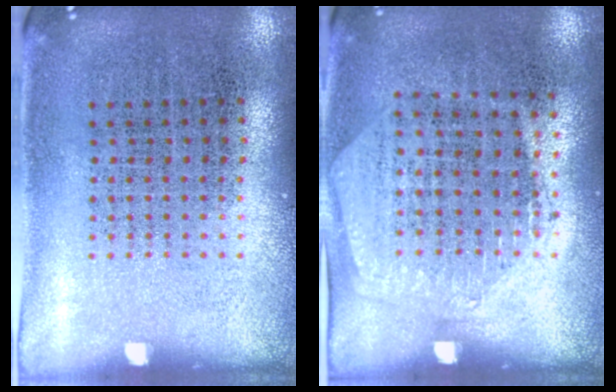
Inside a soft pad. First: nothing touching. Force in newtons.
{"total": 1.4, "press": 1.2, "slide": 0.6}